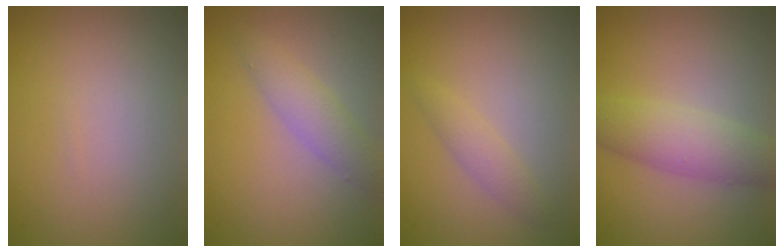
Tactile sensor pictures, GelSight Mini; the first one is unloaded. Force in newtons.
{"total": 2.5, "press": 2.5, "slide": 0.1}
{"total": 1.5, "press": 1.5, "slide": 0.0}
{"total": 4.3, "press": 4.3, "slide": 0.1}